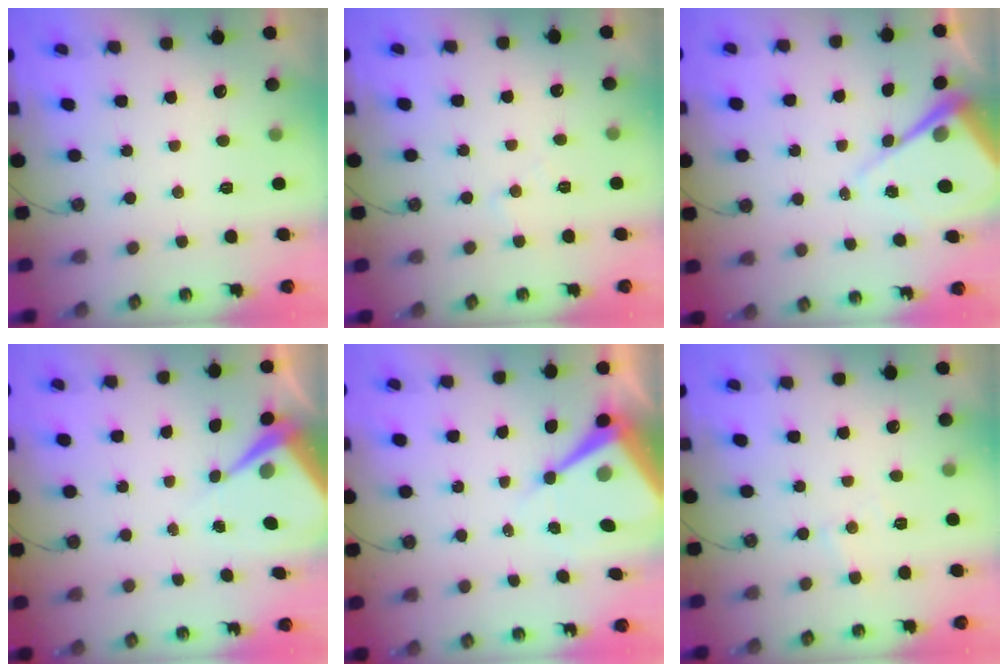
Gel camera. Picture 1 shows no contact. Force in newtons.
{"total": 4.7, "press": 4.7, "slide": 0.7}
{"total": 9.5, "press": 9.5, "slide": 1.0}
{"total": 6.5, "press": 6.5, "slide": 0.5}
{"total": 11.0, "press": 11.0, "slide": 0.9}
{"total": 3.6, "press": 3.5, "slide": 0.6}